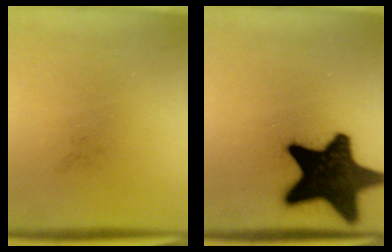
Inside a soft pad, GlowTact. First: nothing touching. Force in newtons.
{"total": 19.2}